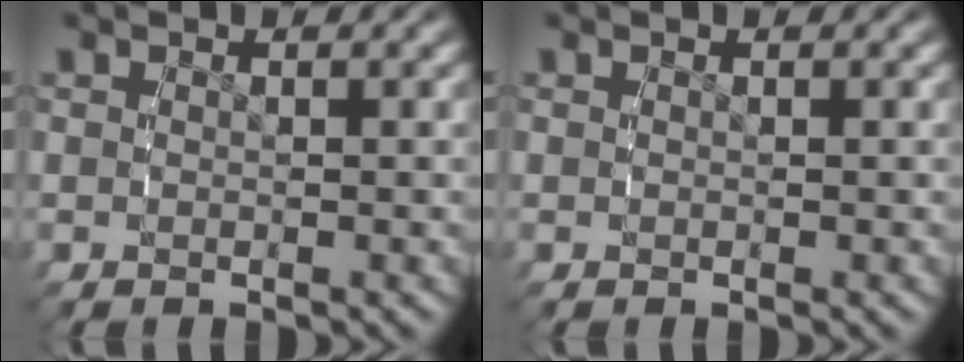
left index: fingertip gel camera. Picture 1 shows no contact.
{"total": 0.0}